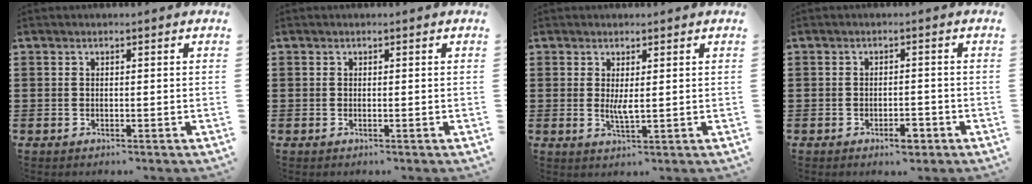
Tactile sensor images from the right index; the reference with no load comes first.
{"total": 0.0}
{"total": 2.5, "force": [0.5, 0.4, 2.4], "torque": [-0.048, -0.004, 0.009]}
{"total": 2.7, "force": [-1.7, 1.0, 1.8], "torque": [-0.030, 0.002, -0.032]}